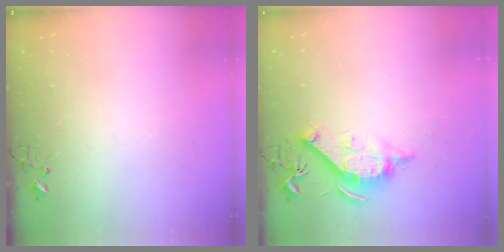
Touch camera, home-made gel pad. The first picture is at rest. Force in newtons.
{"total": 11.3, "press": 11.3, "slide": 0.0}